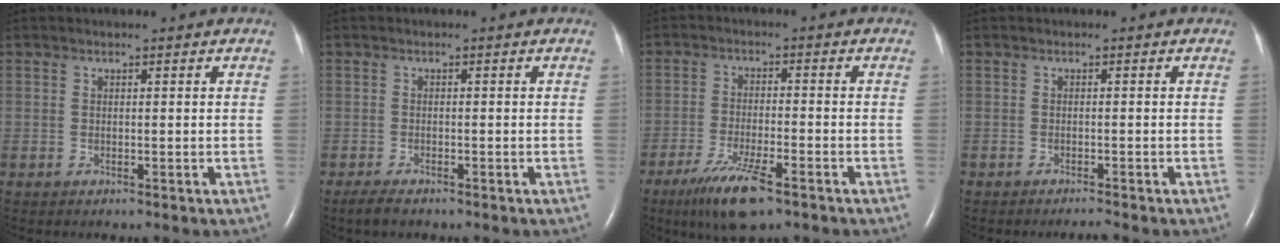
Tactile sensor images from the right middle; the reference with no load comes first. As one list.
[{"total": 2.3, "force": [-1.8, 0.7, 1.3], "torque": [-0.030, -0.005, -0.029]}, {"total": 8.4, "force": [-5.4, 1.3, 6.3], "torque": [-0.126, -0.020, -0.093]}, {"total": 1.0, "force": [-0.9, -0.2, 0.2], "torque": [-0.009, -0.005, -0.014]}]